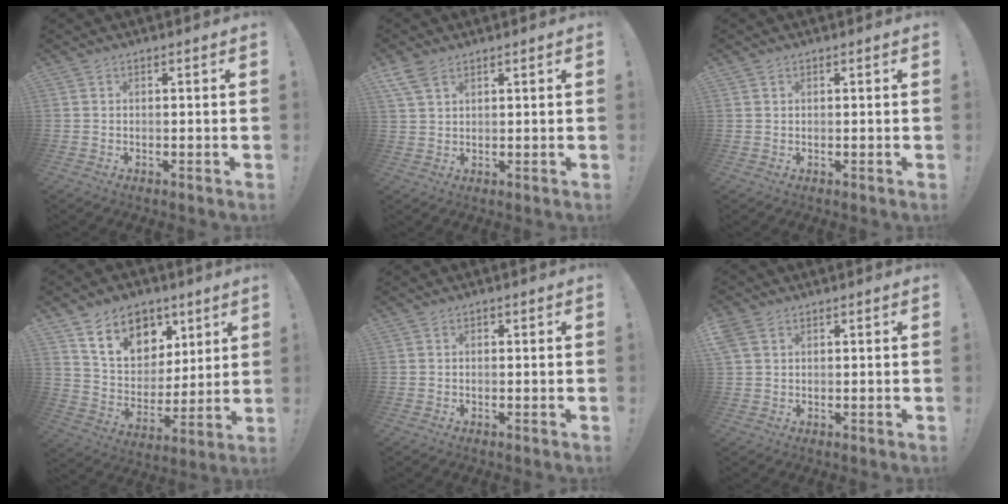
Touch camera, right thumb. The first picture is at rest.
{"total": 5.4, "force": [3.6, 2.7, 3.0], "torque": [-0.062, -0.008, 0.072]}
{"total": 0.8, "force": [0.6, 0.5, 0.1], "torque": [0.001, -0.001, 0.011]}
{"total": 15.0, "force": [9.0, 10.6, 5.6], "torque": [-0.095, -0.048, 0.175]}
{"total": 0.7, "force": [0.0, 0.7, 0.1], "torque": [0.002, 0.002, -0.001]}
{"total": 3.8, "force": [1.9, 2.6, 2.0], "torque": [-0.045, 0.005, 0.041]}